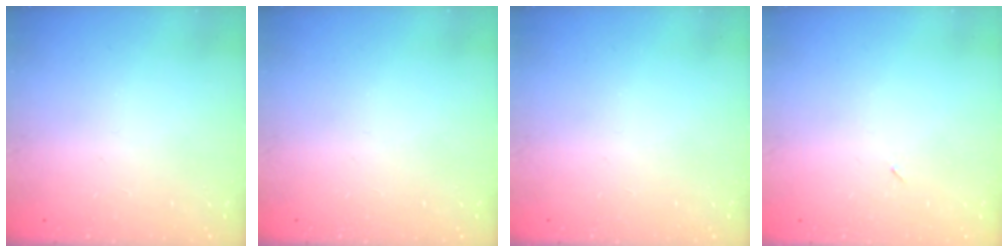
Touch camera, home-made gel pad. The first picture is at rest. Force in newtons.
{"total": 0.0}
{"total": 0.0}
{"total": 2.1, "press": 1.9, "slide": 1.0}